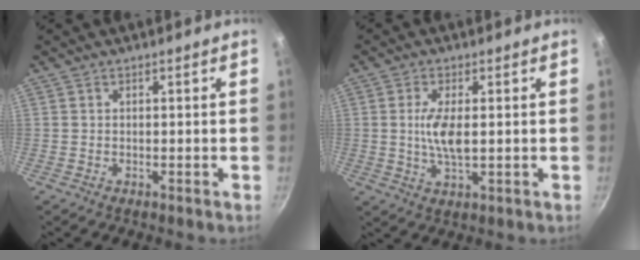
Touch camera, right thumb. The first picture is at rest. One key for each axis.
{"total": 6.3, "fx": 0.4, "fy": 2.3, "fz": 5.9, "tx": -0.121, "ty": -0.004, "tz": 0.009}